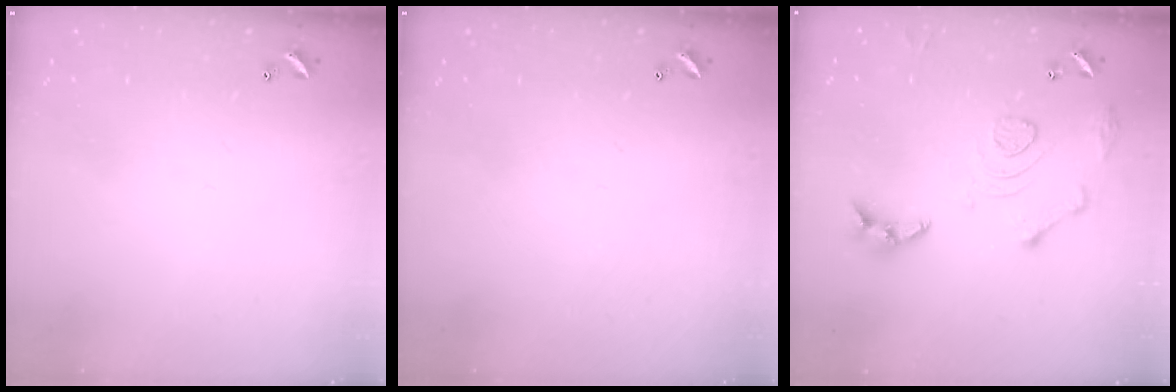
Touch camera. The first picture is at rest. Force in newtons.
{"total": 0.0}
{"total": 13.7, "press": 13.6, "slide": 1.4}